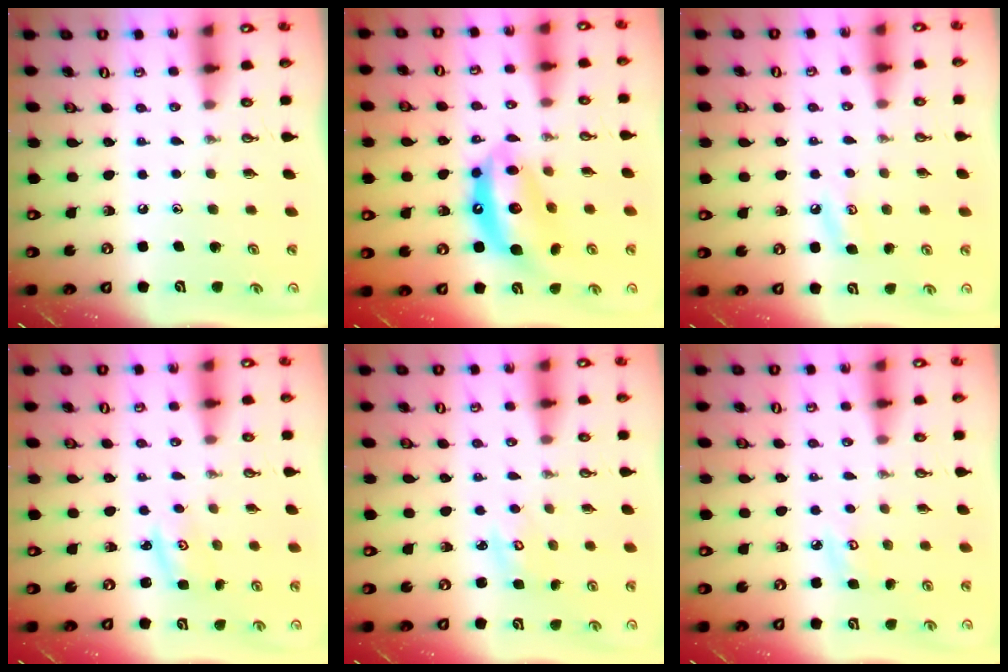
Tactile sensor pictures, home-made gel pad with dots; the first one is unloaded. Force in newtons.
{"total": 13.5, "press": 13.5, "slide": 1.2}
{"total": 5.4, "press": 5.4, "slide": 0.5}
{"total": 2.3, "press": 2.3, "slide": 0.3}
{"total": 2.9, "press": 2.9, "slide": 0.3}
{"total": 4.9, "press": 4.9, "slide": 0.6}